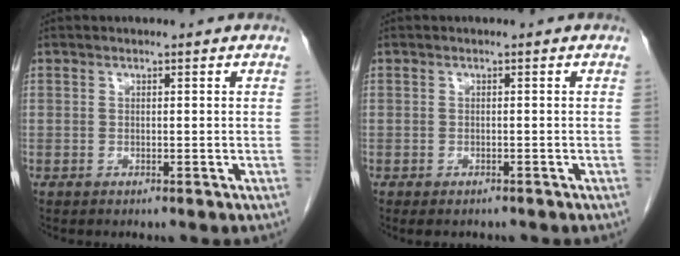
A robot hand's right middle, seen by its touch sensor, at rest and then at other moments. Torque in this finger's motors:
{"motor_torque": [0.04, -0.02, 0.01, 0.00]}